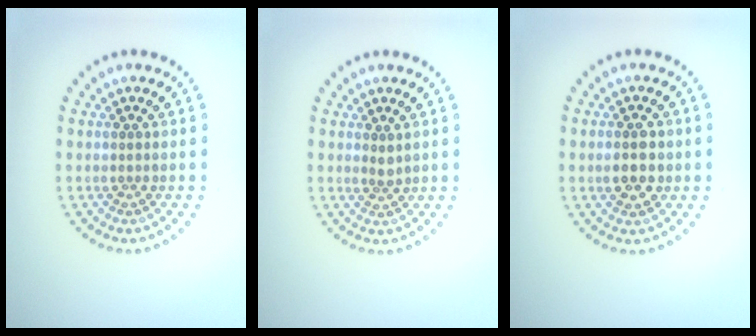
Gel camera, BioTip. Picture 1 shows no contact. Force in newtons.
{"total": 1.1, "press": 0.8, "slide": 0.7}
{"total": 2.4, "press": 2.4, "slide": 0.1}